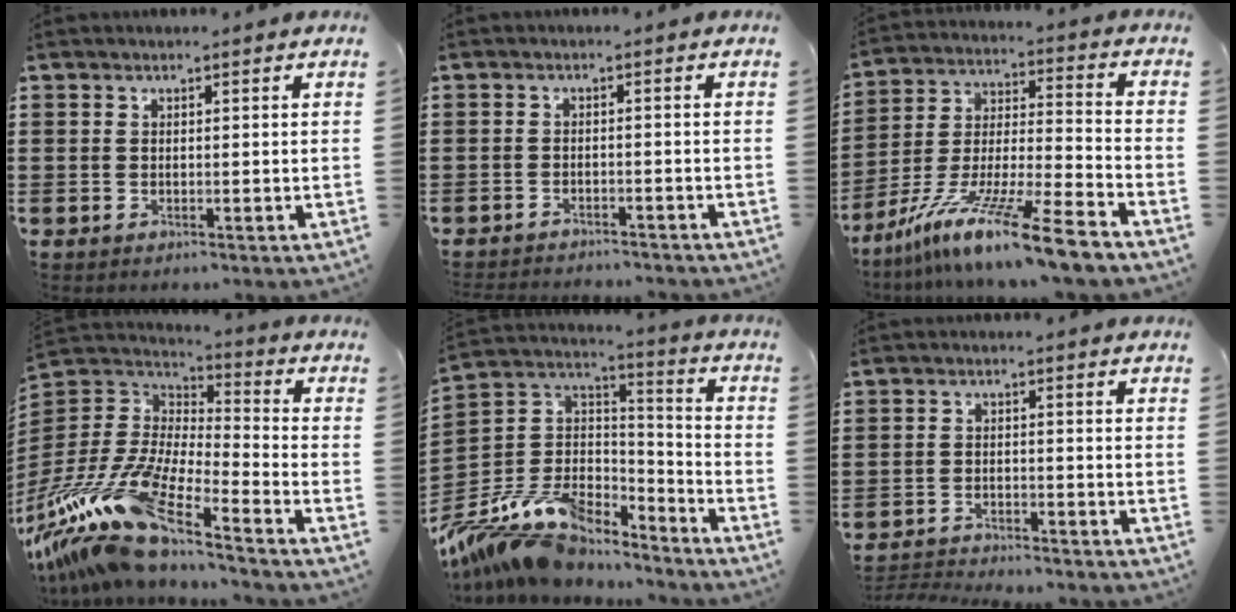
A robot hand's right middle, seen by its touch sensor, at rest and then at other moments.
{"total": 2.0, "force": [-2.0, 0.0, 0.0], "torque": [-0.007, -0.001, -0.042]}
{"total": 13.5, "force": [-10.8, -0.6, 8.1], "torque": [-0.148, 0.010, -0.206]}
{"total": 15.2, "force": [-11.1, 3.9, 9.6], "torque": [-0.242, -0.004, -0.217]}
{"total": 12.6, "force": [-10.2, 5.9, 4.4], "torque": [-0.108, 0.020, -0.193]}
{"total": 3.1, "force": [-3.1, 0.1, 0.1], "torque": [-0.008, -0.002, -0.065]}